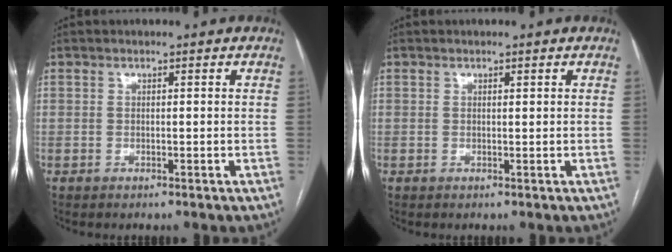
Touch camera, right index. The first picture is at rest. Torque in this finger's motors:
{"motor_torque": [-0.24, 0.32, 0.00, 0.00]}